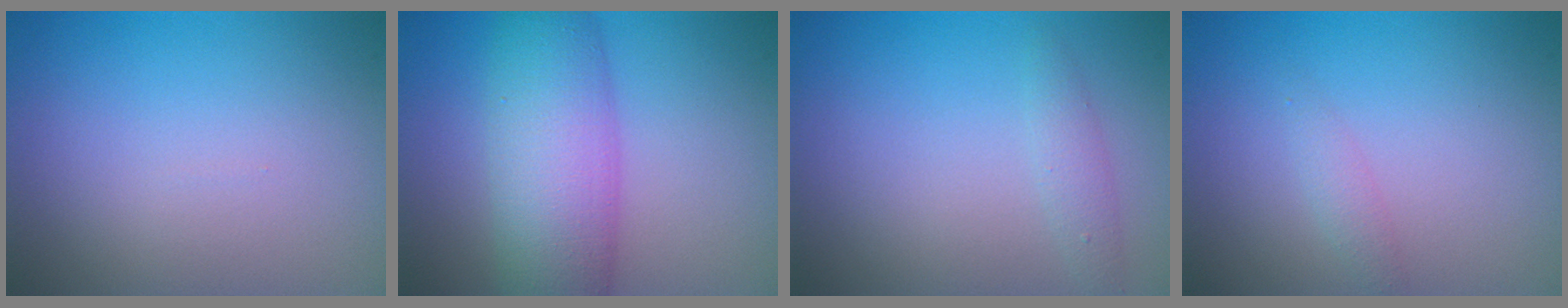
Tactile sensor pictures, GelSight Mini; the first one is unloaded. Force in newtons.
{"total": 8.3, "press": 8.3, "slide": 0.1}
{"total": 1.3, "press": 1.3, "slide": 0.0}
{"total": 1.0, "press": 1.0, "slide": 0.0}